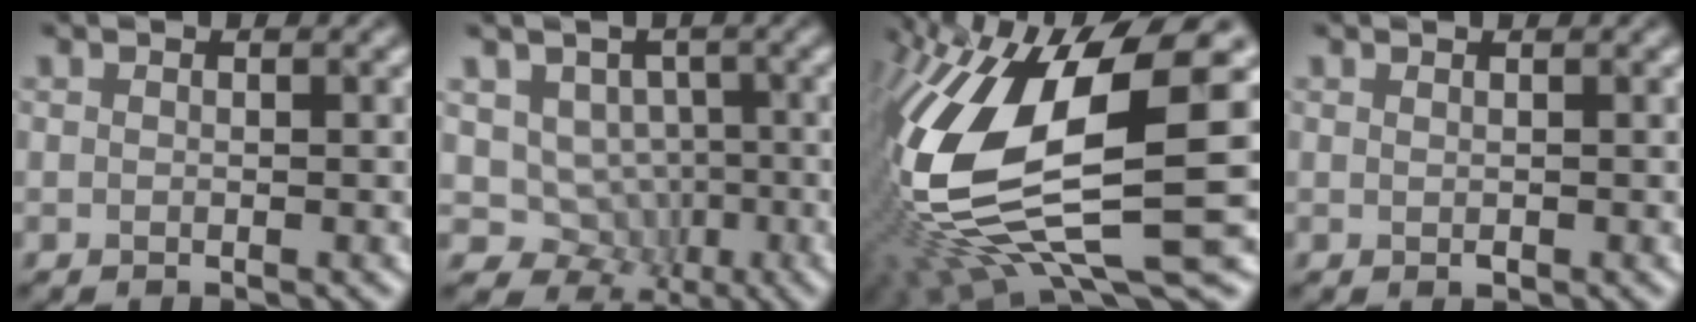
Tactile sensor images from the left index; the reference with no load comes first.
{"total": 4.4, "force": [-2.0, 3.8, 1.1], "torque": [-0.021, -0.003, -0.004]}
{"total": 15.7, "force": [-0.6, 4.8, 15.0], "torque": [-0.345, 0.007, 0.018]}
{"total": 0.0}